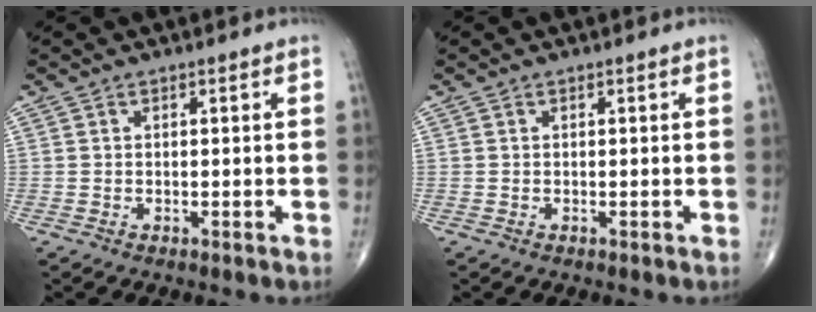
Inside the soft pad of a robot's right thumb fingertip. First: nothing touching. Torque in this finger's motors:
{"motor_torque": [-0.03, 0.17, 0.22, -0.05, 0.02]}